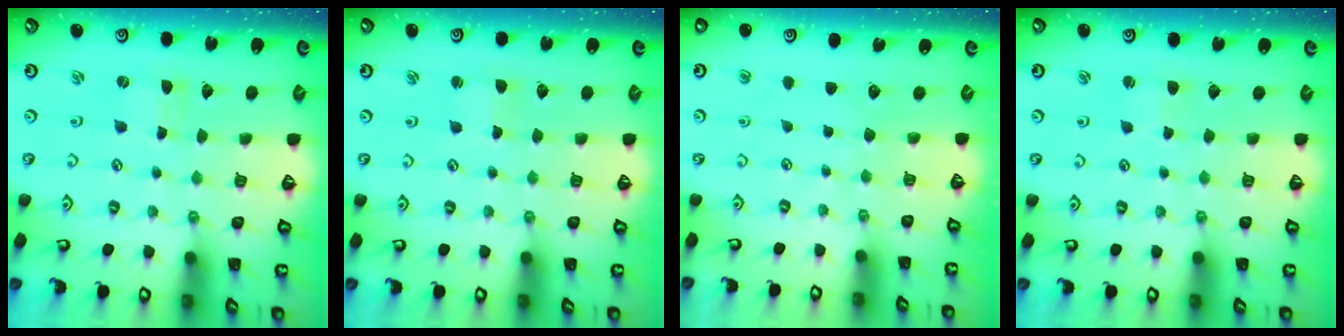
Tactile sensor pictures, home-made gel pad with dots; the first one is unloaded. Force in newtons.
{"total": 1.7, "press": 1.7, "slide": 0.1}
{"total": 0.0}
{"total": 1.2, "press": 1.1, "slide": 0.1}